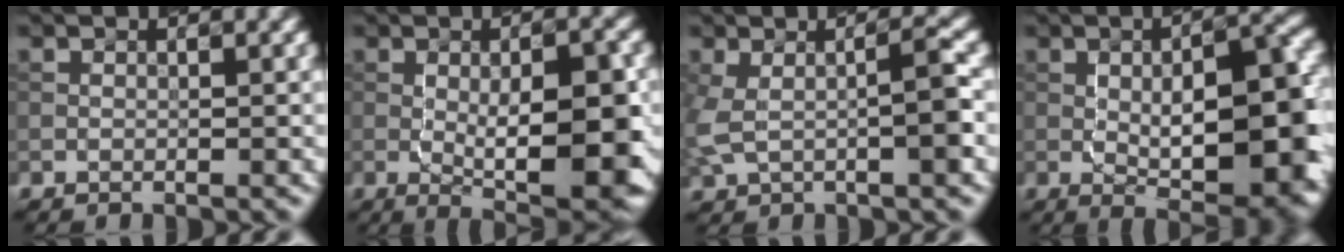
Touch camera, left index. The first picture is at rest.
{"total": 9.7, "force": [-0.9, 2.8, 9.2], "torque": [-0.127, -0.010, -0.009]}
{"total": 4.3, "force": [-0.1, 1.2, 4.2], "torque": [-0.081, 0.004, -0.003]}
{"total": 10.6, "force": [-0.8, 3.7, 9.9], "torque": [-0.126, 0.005, -0.009]}